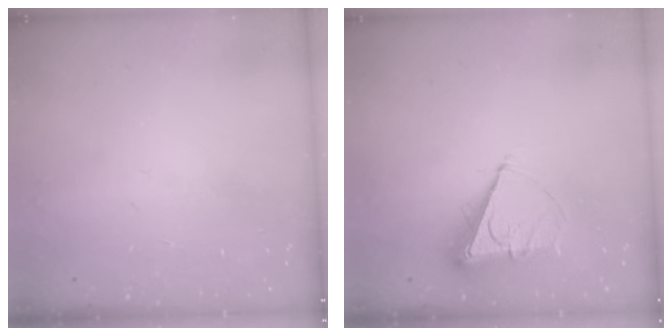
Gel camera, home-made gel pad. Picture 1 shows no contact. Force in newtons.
{"total": 7.6, "press": 7.5, "slide": 0.5}